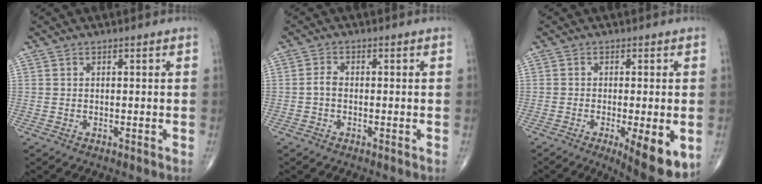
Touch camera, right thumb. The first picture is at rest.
{"total": 1.7, "force": [-0.5, 1.1, 1.3], "torque": [-0.023, 0.004, -0.014]}
{"total": 10.3, "force": [-3.3, 2.8, 9.4], "torque": [-0.128, -0.020, -0.044]}